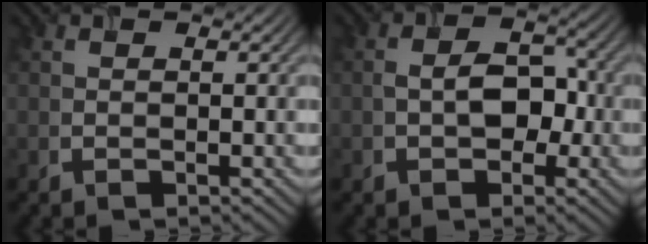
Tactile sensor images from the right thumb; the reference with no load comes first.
{"total": 5.1, "force": [-0.8, 3.4, 3.6], "torque": [-0.047, -0.003, -0.017]}